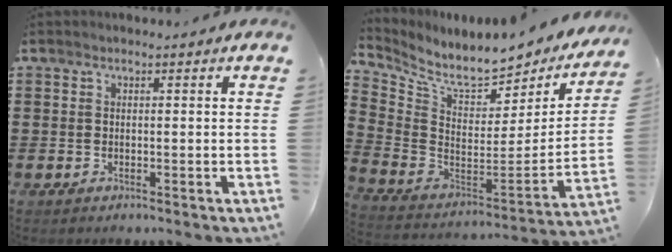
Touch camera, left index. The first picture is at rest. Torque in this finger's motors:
{"motor_torque": [1.08, -1.06, 0.45, 0.09]}